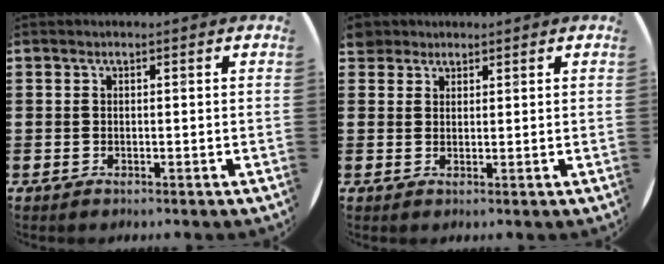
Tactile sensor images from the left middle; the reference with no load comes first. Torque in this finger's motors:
{"motor_torque": [0.37, -0.31, 0.00, 0.00]}